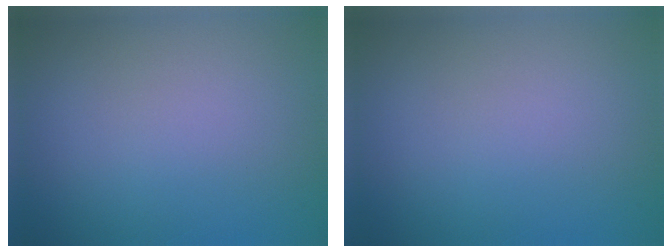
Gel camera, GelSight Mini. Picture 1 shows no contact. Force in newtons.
{"total": 0.0}